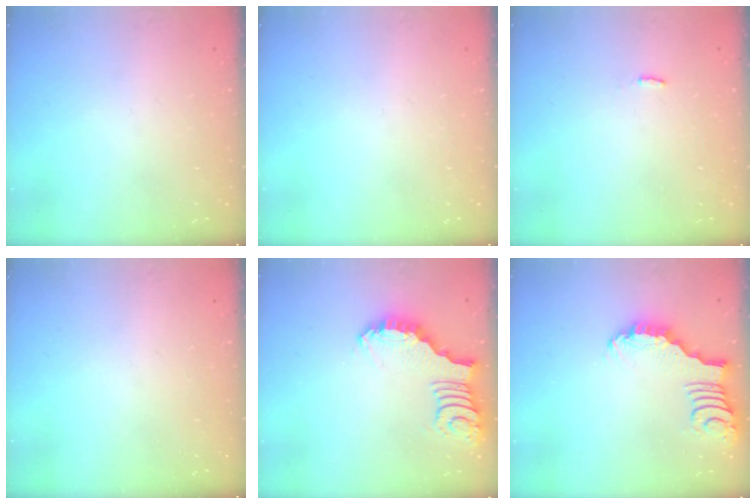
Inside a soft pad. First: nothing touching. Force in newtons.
{"total": 0.0}
{"total": 2.3, "press": 2.3, "slide": 0.4}
{"total": 0.0}
{"total": 2.6, "press": 2.6, "slide": 0.4}
{"total": 2.1, "press": 2.1, "slide": 0.2}